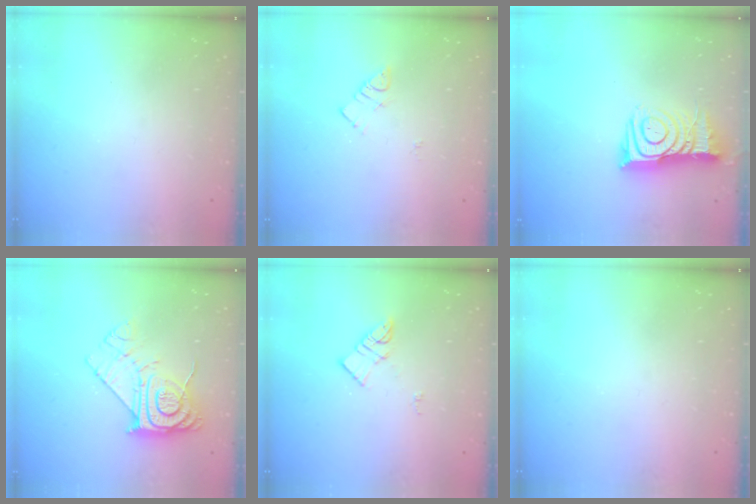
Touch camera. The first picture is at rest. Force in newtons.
{"total": 4.1, "press": 4.0, "slide": 0.7}
{"total": 12.6, "press": 12.5, "slide": 1.0}
{"total": 15.1, "press": 15.0, "slide": 1.6}
{"total": 6.2, "press": 6.2, "slide": 0.2}
{"total": 0.0}